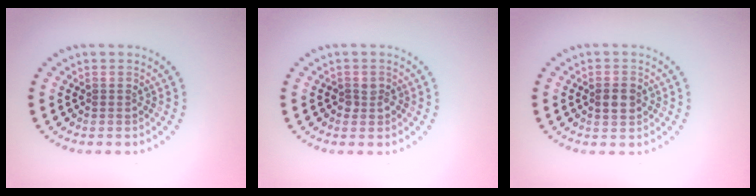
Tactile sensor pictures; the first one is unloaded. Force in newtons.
{"total": 0.9, "press": 0.9, "slide": 0.3}
{"total": 2.4, "press": 2.4, "slide": 0.0}